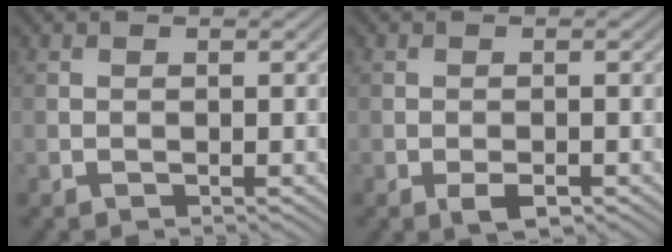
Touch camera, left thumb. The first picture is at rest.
{"total": 2.2, "force": [-1.2, 1.0, 1.6], "torque": [-0.025, -0.002, -0.019]}